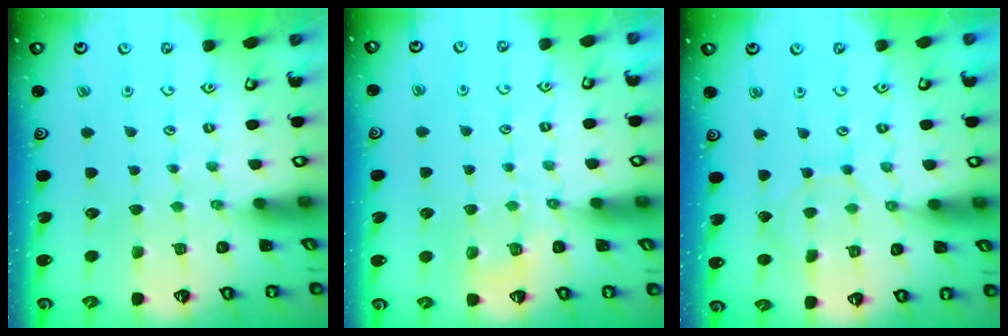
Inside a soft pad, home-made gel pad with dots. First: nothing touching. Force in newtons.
{"total": 3.3, "press": 3.0, "slide": 1.5}
{"total": 6.4, "press": 6.4, "slide": 0.5}